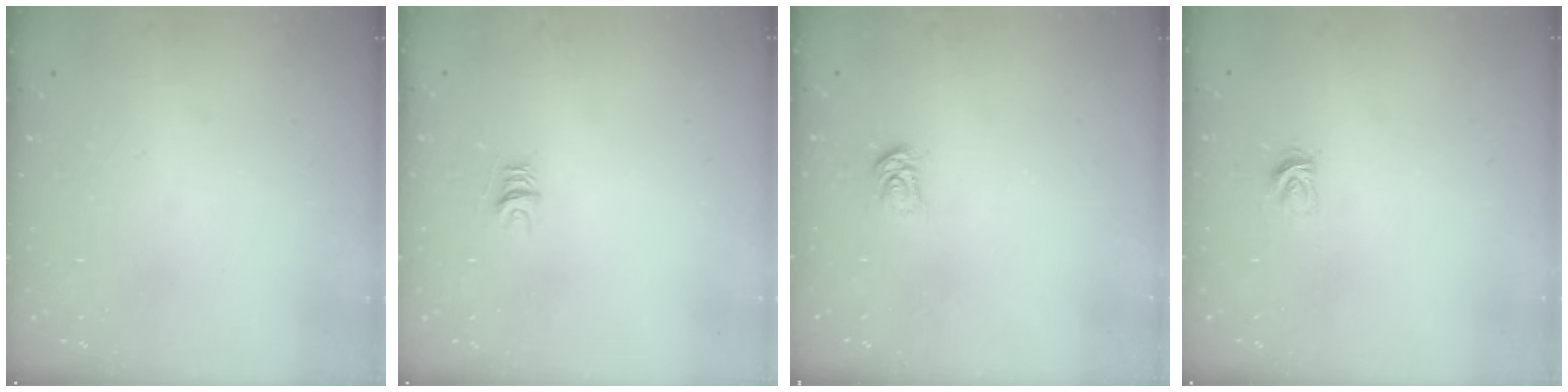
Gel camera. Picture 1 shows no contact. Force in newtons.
{"total": 4.6, "press": 4.6, "slide": 0.3}
{"total": 3.4, "press": 3.3, "slide": 0.5}
{"total": 3.5, "press": 3.4, "slide": 0.3}